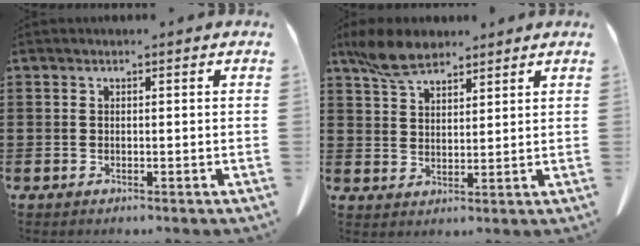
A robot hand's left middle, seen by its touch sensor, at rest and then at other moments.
{"total": 6.6, "force": [5.2, 3.0, 2.8], "torque": [-0.074, -0.002, 0.099]}